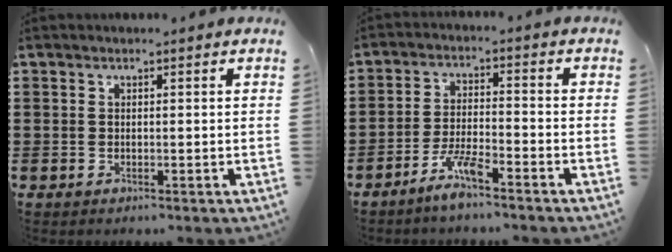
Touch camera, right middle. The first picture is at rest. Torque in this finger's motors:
{"motor_torque": [2.14, 0.00, 0.19, 0.10]}